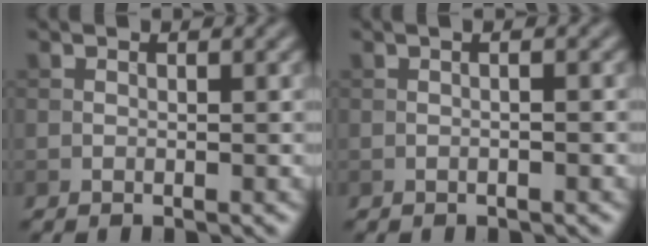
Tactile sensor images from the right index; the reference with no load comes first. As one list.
[{"total": 1.7, "force": [0.3, 0.7, 1.5], "torque": [-0.002, -0.005, -0.008]}]